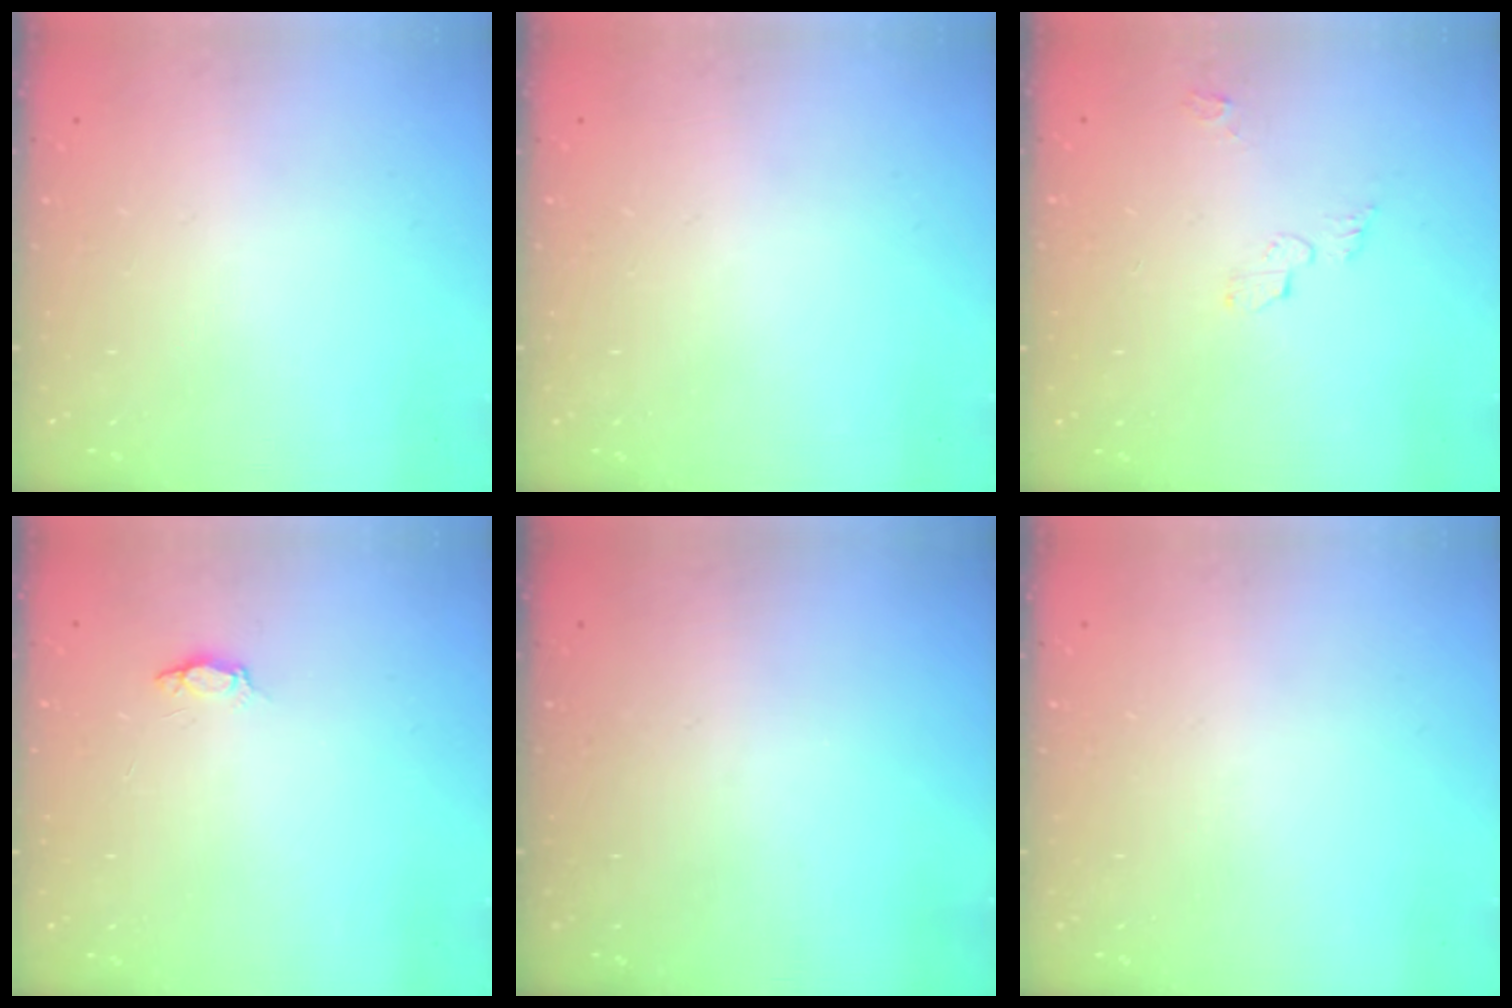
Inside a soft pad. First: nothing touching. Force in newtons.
{"total": 0.0}
{"total": 3.7, "press": 3.7, "slide": 0.4}
{"total": 3.4, "press": 3.3, "slide": 0.5}
{"total": 0.0}
{"total": 0.0}